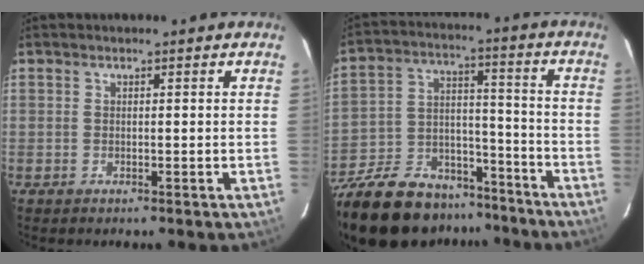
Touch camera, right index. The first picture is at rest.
{"total": 25.5, "force": [-19.8, 11.8, 11.1], "torque": [-0.248, 0.021, -0.293]}